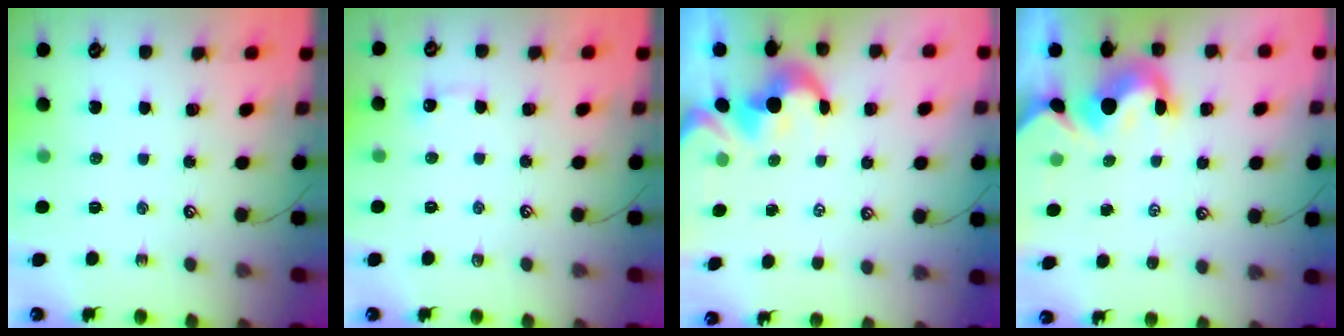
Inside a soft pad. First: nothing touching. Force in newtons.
{"total": 2.6, "press": 2.6, "slide": 0.4}
{"total": 1.7, "press": 1.3, "slide": 1.0}
{"total": 3.6, "press": 3.5, "slide": 0.8}